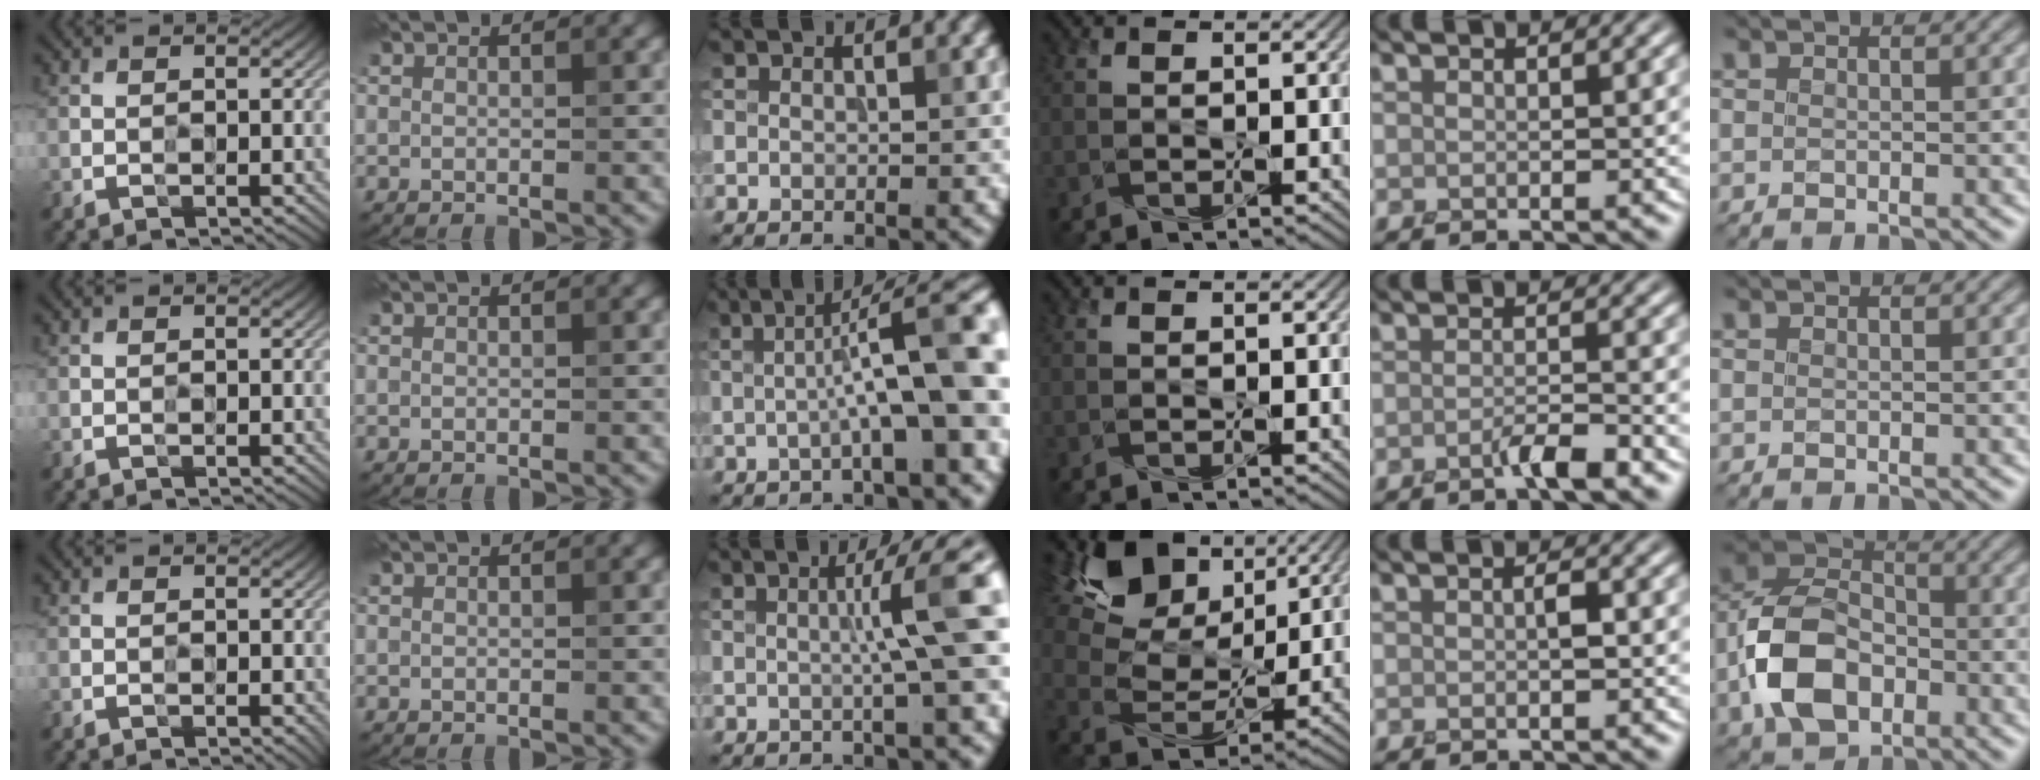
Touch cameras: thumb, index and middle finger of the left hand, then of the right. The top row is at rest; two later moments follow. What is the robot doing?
{"motion": "screw", "object": "spray bottle"}